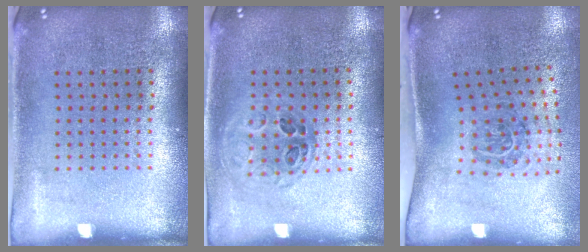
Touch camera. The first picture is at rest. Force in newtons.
{"total": 1.0, "press": 1.0, "slide": 0.4}
{"total": 1.9, "press": 1.2, "slide": 1.5}